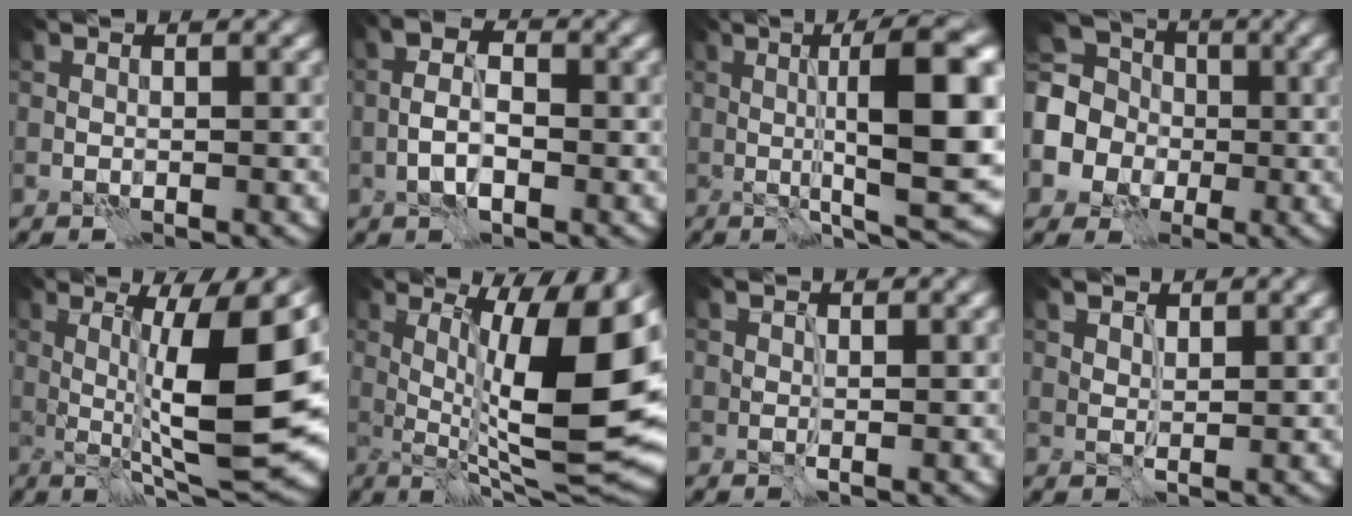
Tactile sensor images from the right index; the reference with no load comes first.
{"total": 3.9, "force": [-1.1, 2.0, 3.2], "torque": [-0.064, 0.006, -0.027]}
{"total": 12.4, "force": [0.7, 2.5, 12.1], "torque": [-0.163, 0.012, 0.012]}
{"total": 8.5, "force": [-1.0, 7.8, 3.3], "torque": [-0.094, -0.003, -0.048]}
{"total": 10.9, "force": [-0.2, 1.6, 10.8], "torque": [-0.163, 0.006, 0.001]}
{"total": 13.8, "force": [0.6, 3.5, 13.3], "torque": [-0.177, 0.002, 0.008]}
{"total": 0.0}
{"total": 1.3, "force": [1.0, 0.7, 0.5], "torque": [-0.006, -0.004, 0.023]}